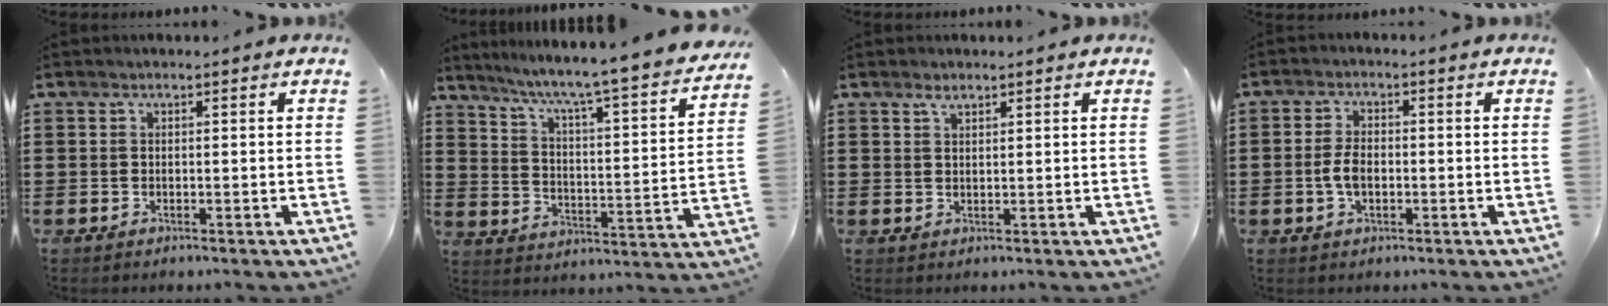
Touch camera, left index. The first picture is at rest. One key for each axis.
{"total": 5.1, "fx": 4.3, "fy": -0.8, "fz": 2.7, "tx": -0.074, "ty": -0.051, "tz": 0.058}
{"total": 1.3, "fx": 1.0, "fy": 0.4, "fz": 0.7, "tx": -0.016, "ty": 0.001, "tz": 0.018}
{"total": 3.8, "fx": -0.6, "fy": 1.9, "fz": 3.2, "tx": -0.074, "ty": 0.000, "tz": -0.016}